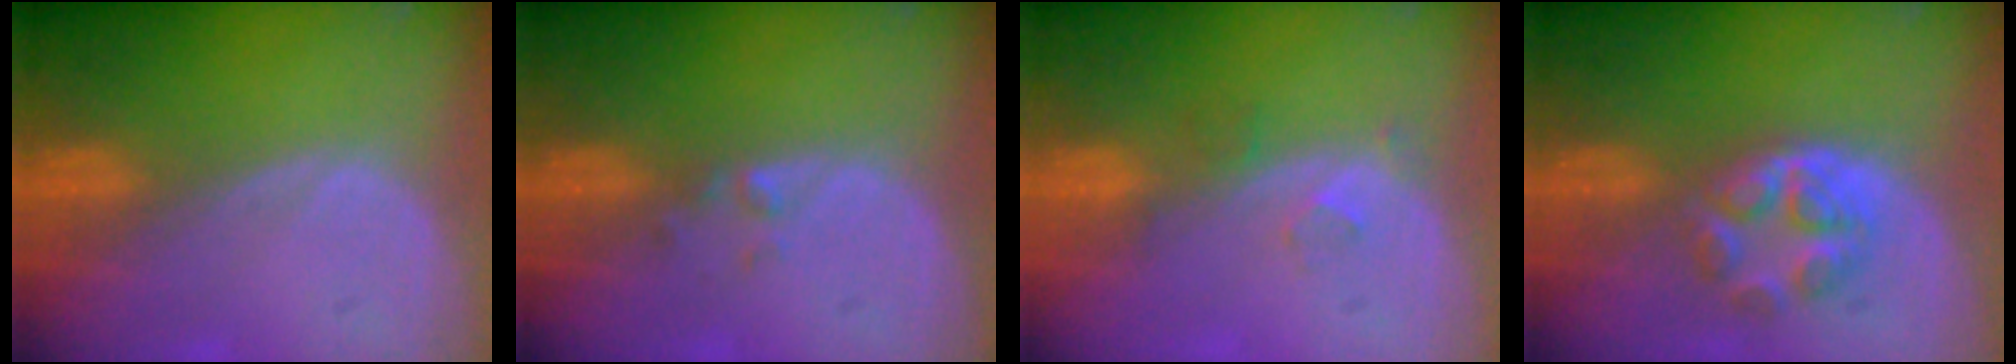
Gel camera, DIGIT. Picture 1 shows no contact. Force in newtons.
{"total": 1.4, "press": 1.2, "slide": 0.7}
{"total": 2.7, "press": 2.3, "slide": 1.5}
{"total": 6.3, "press": 5.3, "slide": 3.3}